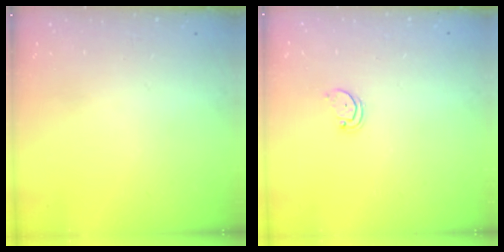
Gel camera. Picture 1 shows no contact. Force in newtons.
{"total": 1.8, "press": 1.7, "slide": 0.2}